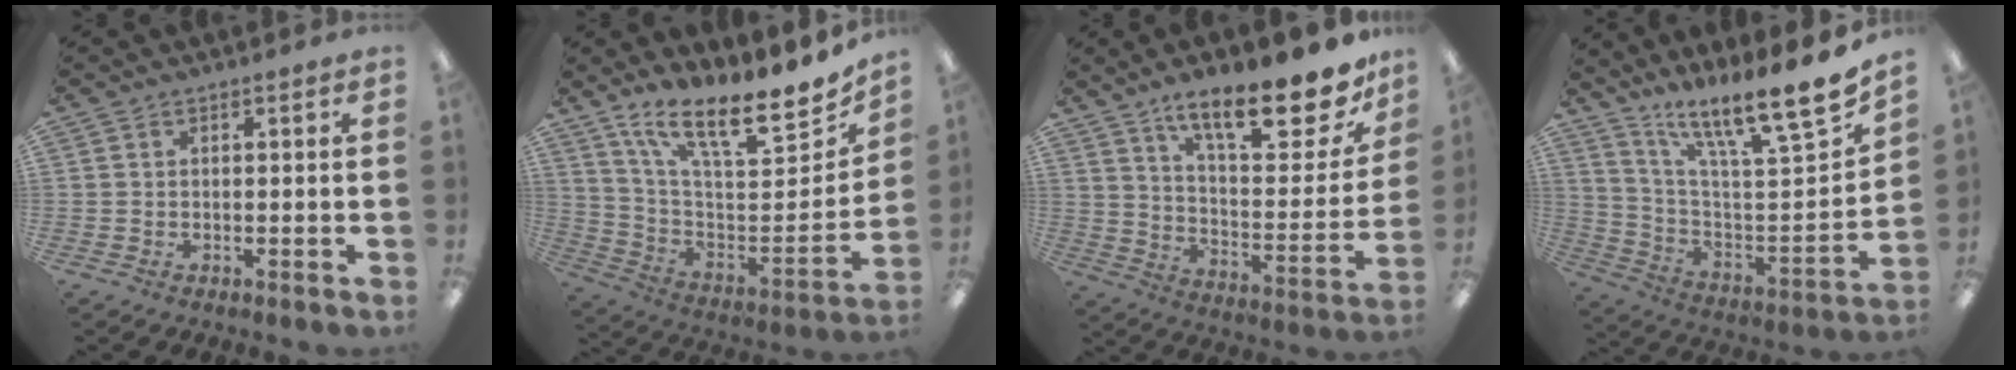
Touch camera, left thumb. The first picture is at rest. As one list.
[{"total": 16.5, "force": [12.9, 4.0, 9.6], "torque": [-0.148, -0.109, 0.217]}, {"total": 21.2, "force": [15.2, 6.5, 13.3], "torque": [-0.189, -0.109, 0.249]}, {"total": 15.7, "force": [13.6, -0.1, 7.9], "torque": [-0.109, -0.128, 0.209]}]